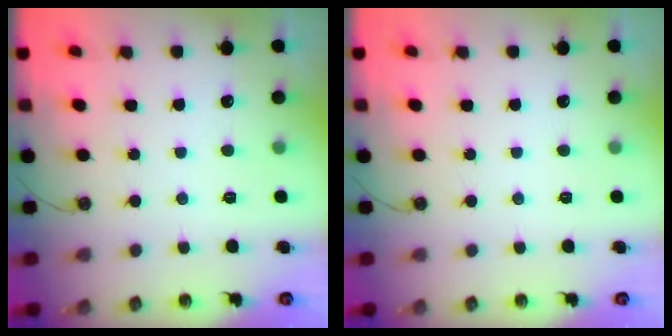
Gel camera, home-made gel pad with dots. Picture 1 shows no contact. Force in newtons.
{"total": 0.0}